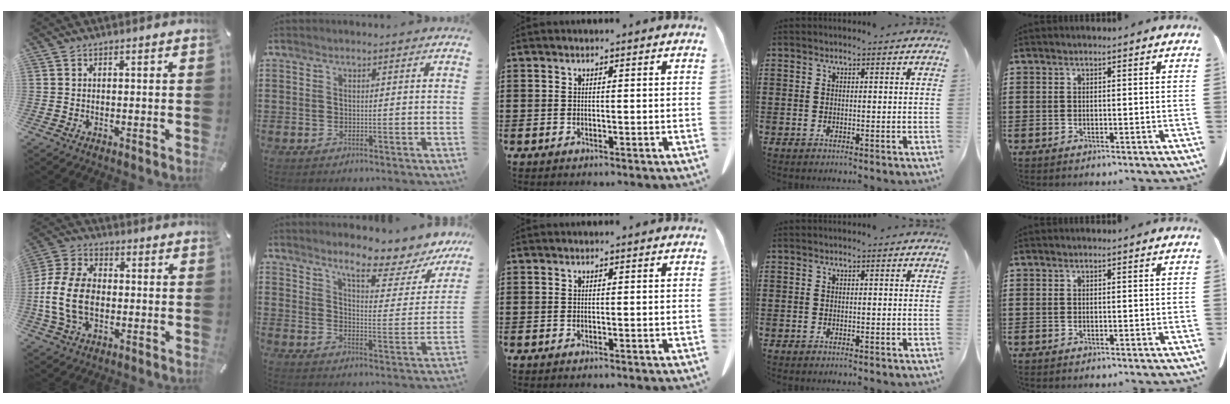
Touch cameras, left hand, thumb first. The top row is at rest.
{"thumb": {"total": 12.8, "force": [-2.3, 8.8, 9.0], "torque": [-0.208, 0.005, -0.041]}, "index": {"total": 8.7, "force": [7.2, 1.0, 4.8], "torque": [-0.081, -0.055, 0.113]}}